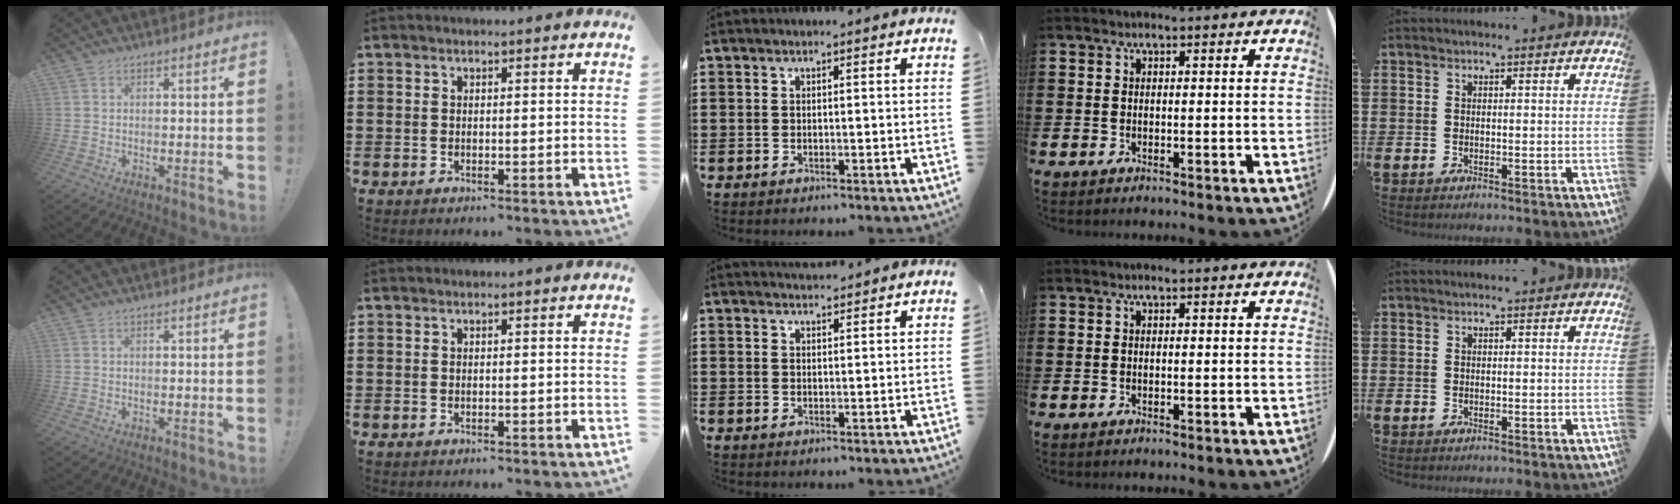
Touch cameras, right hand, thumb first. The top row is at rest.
{"middle": {"total": 1.6, "force": [1.6, 0.3, 0.0], "torque": [-0.003, 0.004, 0.031]}}